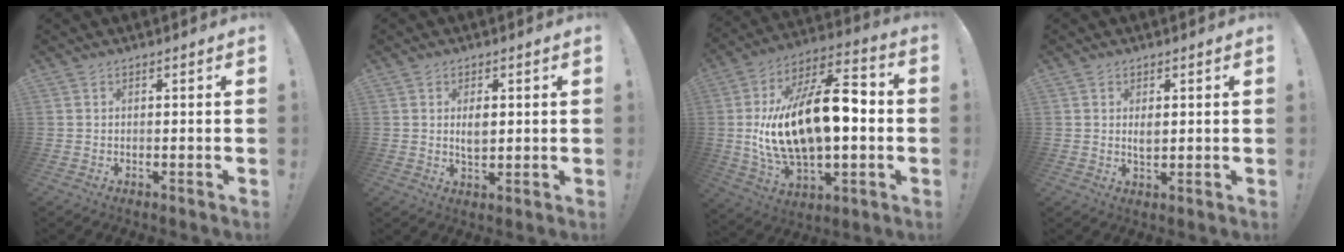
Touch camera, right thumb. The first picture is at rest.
{"total": 3.8, "force": [1.0, 2.1, 2.9], "torque": [-0.041, -0.004, 0.013]}
{"total": 24.8, "force": [0.3, 12.5, 21.5], "torque": [-0.385, -0.002, 0.008]}
{"total": 2.5, "force": [1.0, 1.4, 1.9], "torque": [-0.018, -0.006, 0.012]}